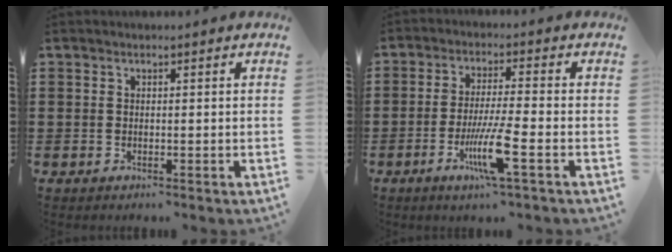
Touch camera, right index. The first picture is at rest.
{"total": 7.8, "force": [-3.4, 0.4, 7.1], "torque": [-0.141, -0.015, -0.064]}